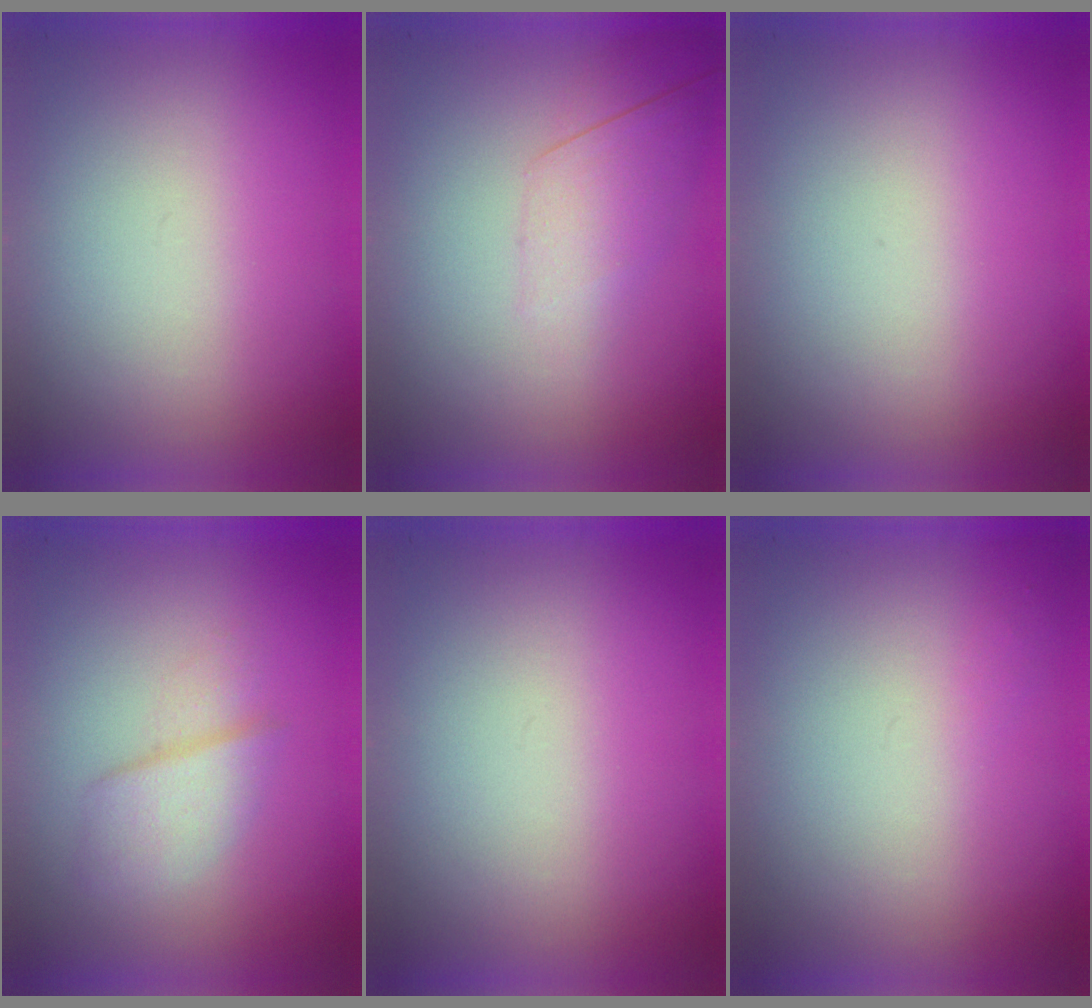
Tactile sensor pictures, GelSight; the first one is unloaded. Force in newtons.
{"total": 2.2}
{"total": 0.0}
{"total": 2.2}
{"total": 0.0}
{"total": 1.1}